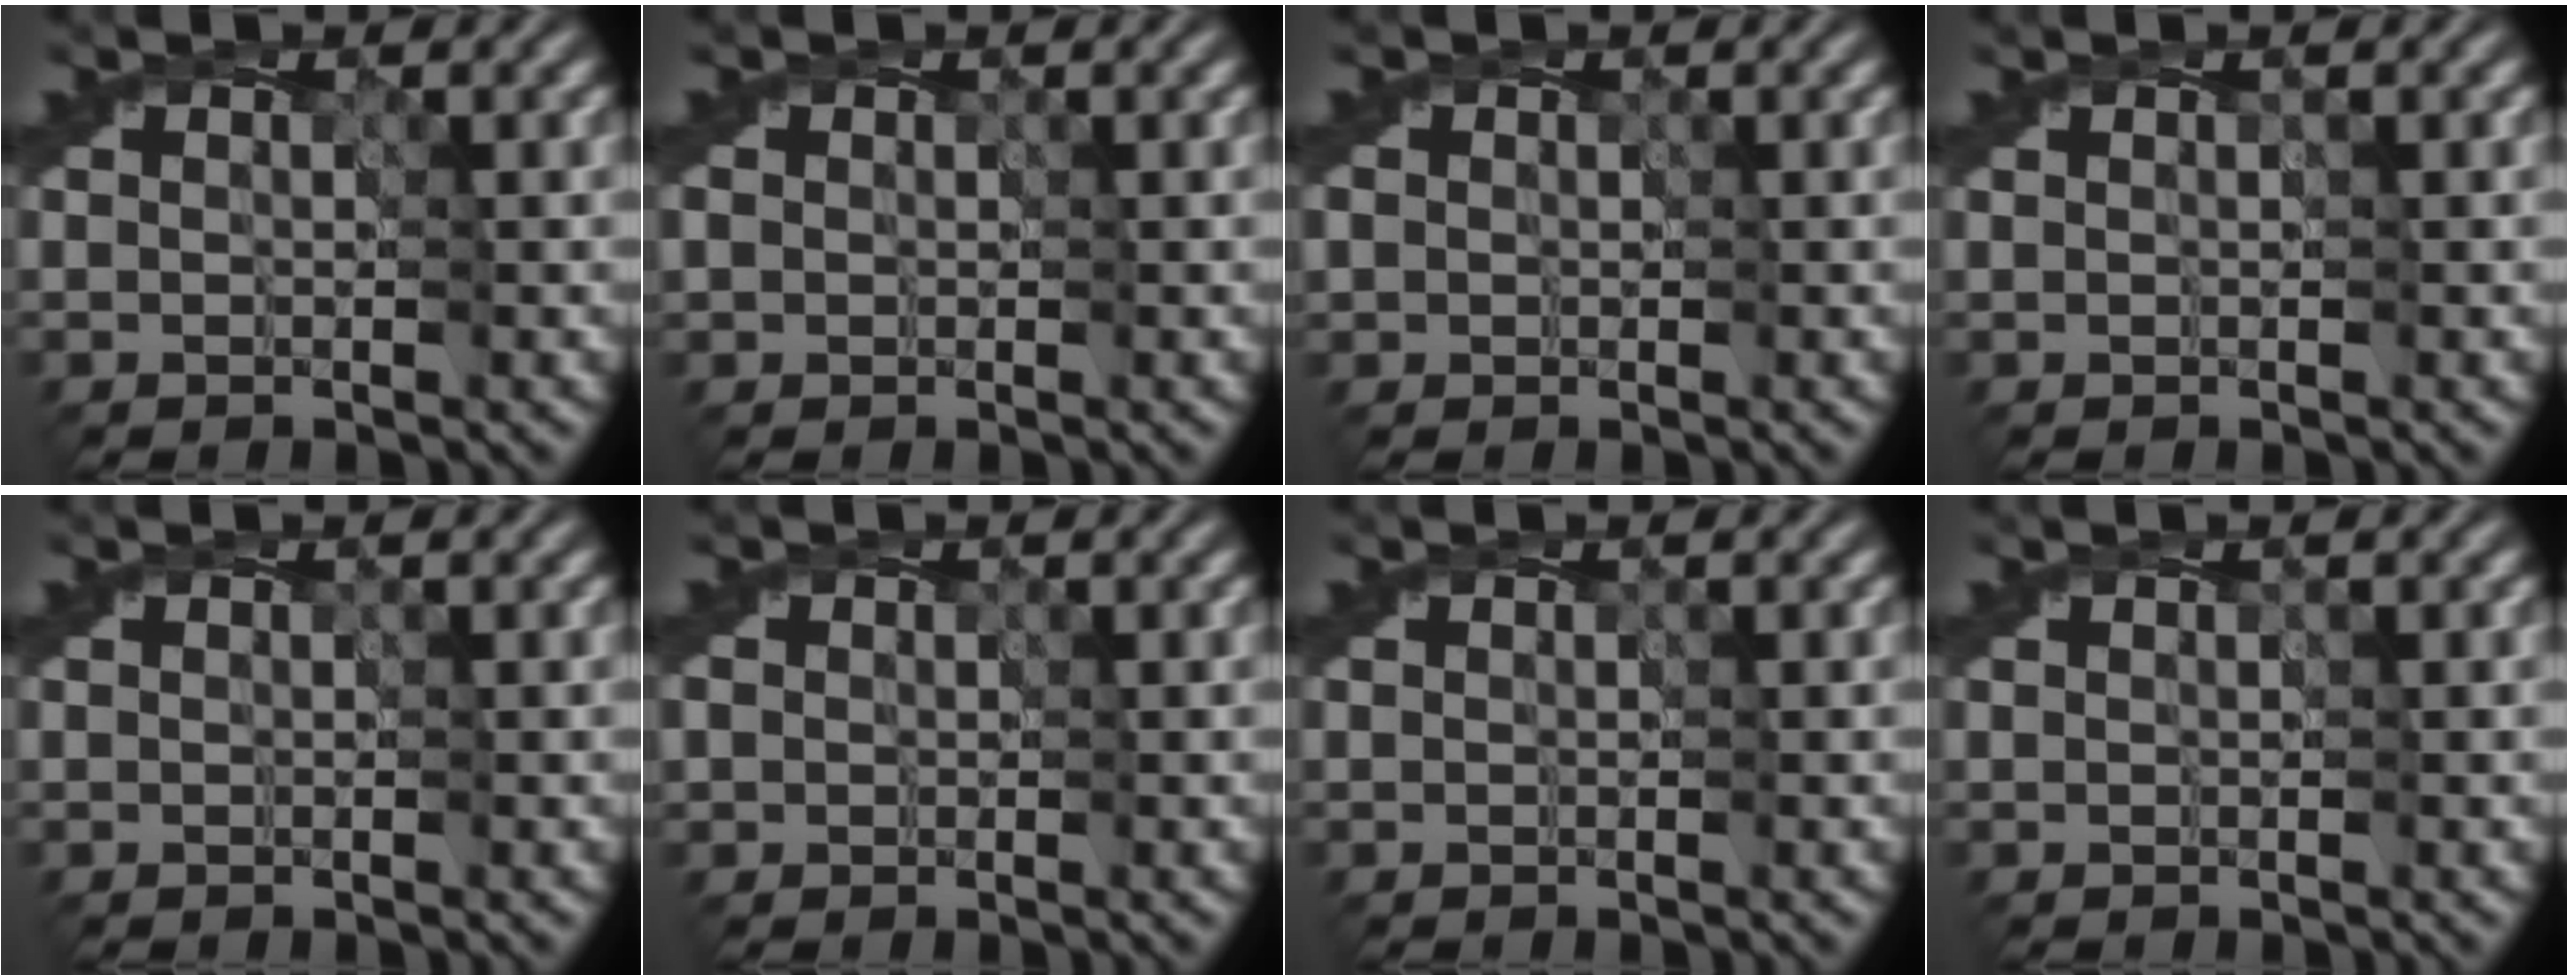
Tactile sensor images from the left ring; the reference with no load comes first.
{"total": 0.7, "force": [0.0, 0.7, -0.2], "torque": [0.007, -0.002, -0.003]}
{"total": 1.3, "force": [0.2, 1.3, -0.1], "torque": [0.015, 0.006, -0.008]}
{"total": 0.0}
{"total": 0.0}
{"total": 1.0, "force": [0.1, 1.0, -0.1], "torque": [0.012, 0.001, -0.006]}
{"total": 0.0}
{"total": 0.0}